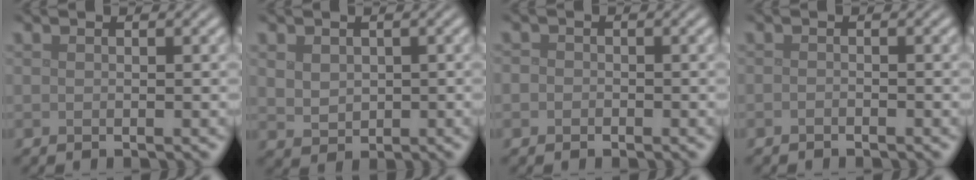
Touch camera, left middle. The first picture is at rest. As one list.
[{"total": 2.2, "force": [0.5, 1.8, 1.1], "torque": [-0.025, -0.006, 0.016]}, {"total": 1.0, "force": [-0.3, 1.0, 0.3], "torque": [0.003, -0.004, -0.010]}, {"total": 0.5, "force": [-0.5, 0.1, 0.1], "torque": [-0.001, -0.001, -0.009]}]